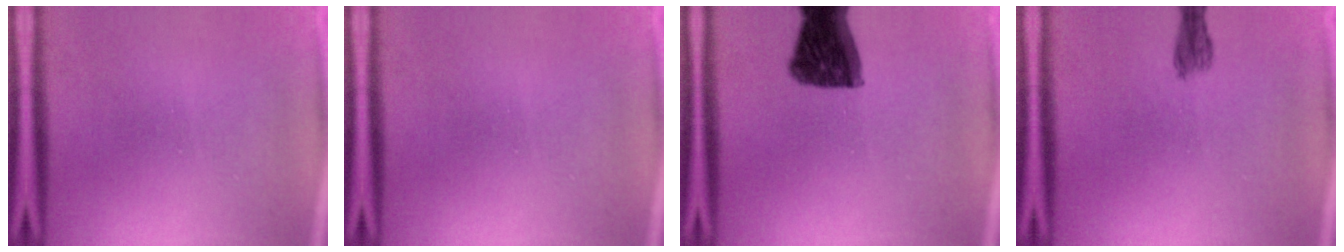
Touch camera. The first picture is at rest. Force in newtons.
{"total": 0.0}
{"total": 12.9}
{"total": 1.6}